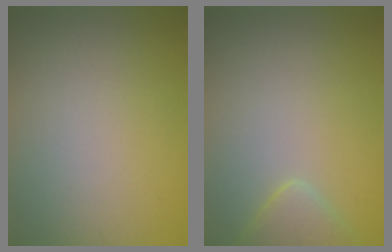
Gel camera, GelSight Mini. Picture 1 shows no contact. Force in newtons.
{"total": 2.5, "press": 2.5, "slide": 0.2}